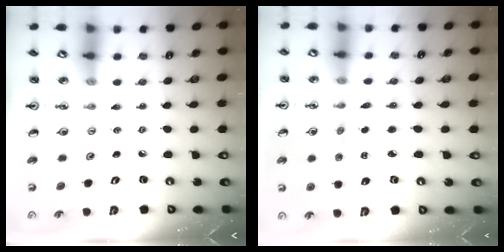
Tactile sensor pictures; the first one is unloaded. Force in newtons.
{"total": 3.4, "press": 3.3, "slide": 0.4}